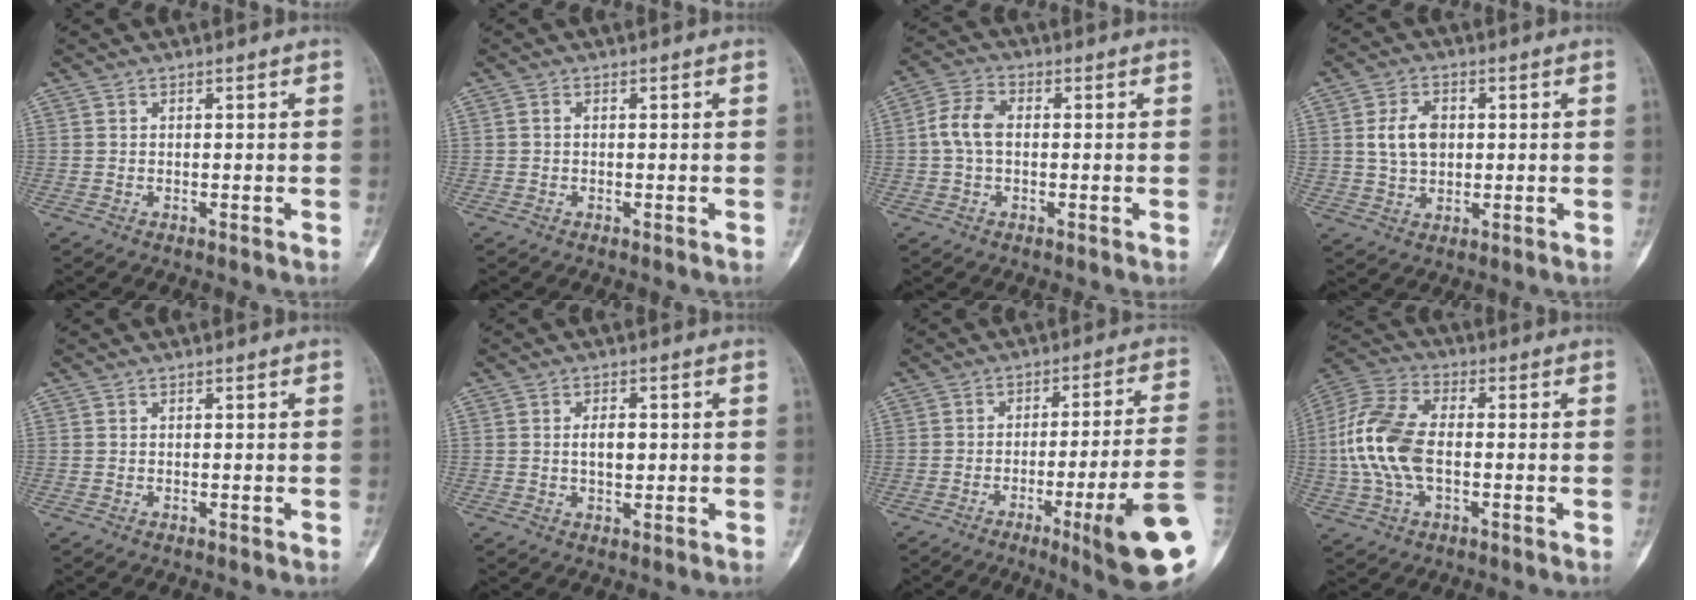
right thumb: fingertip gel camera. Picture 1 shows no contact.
{"total": 0.6, "force": [0.0, 0.4, 0.5], "torque": [-0.009, 0.001, -0.004]}
{"total": 6.4, "force": [0.2, 4.2, 4.9], "torque": [-0.100, 0.019, -0.003]}
{"total": 7.0, "force": [1.1, 5.0, 4.9], "torque": [-0.076, 0.001, 0.023]}
{"total": 0.0}
{"total": 3.8, "force": [0.3, 2.1, 3.2], "torque": [-0.048, -0.001, 0.006]}
{"total": 17.1, "force": [-6.2, 1.0, 15.9], "torque": [-0.189, 0.014, -0.087]}
{"total": 14.3, "force": [-0.8, 8.0, 11.8], "torque": [-0.260, 0.022, -0.019]}